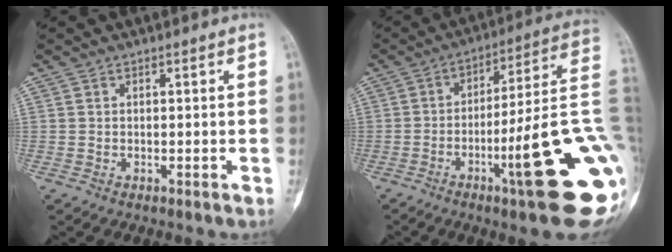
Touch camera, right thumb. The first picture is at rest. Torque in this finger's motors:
{"motor_torque": [3.26, 1.76, 1.81, -0.96, 0.50]}